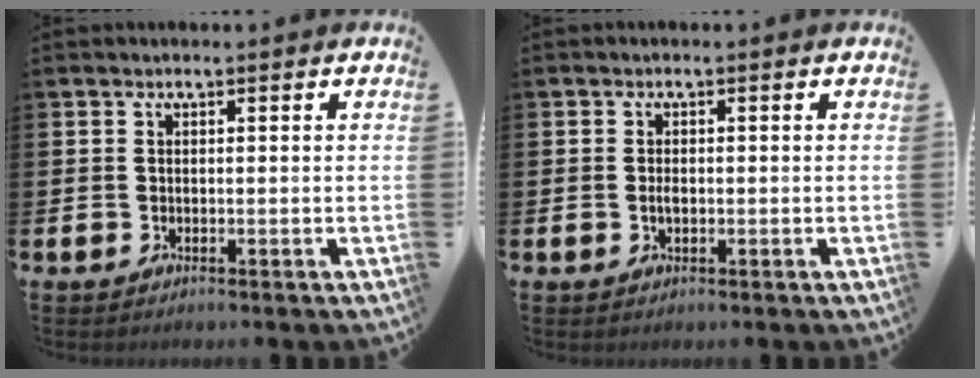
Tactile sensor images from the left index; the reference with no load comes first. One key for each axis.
{"total": 1.2, "fx": -0.1, "fy": 0.6, "fz": 1.0, "tx": -0.018, "ty": 0.002, "tz": -0.004}